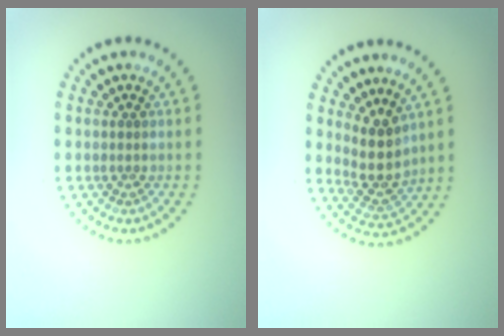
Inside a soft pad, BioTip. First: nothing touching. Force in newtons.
{"total": 3.3, "press": 2.5, "slide": 2.1}